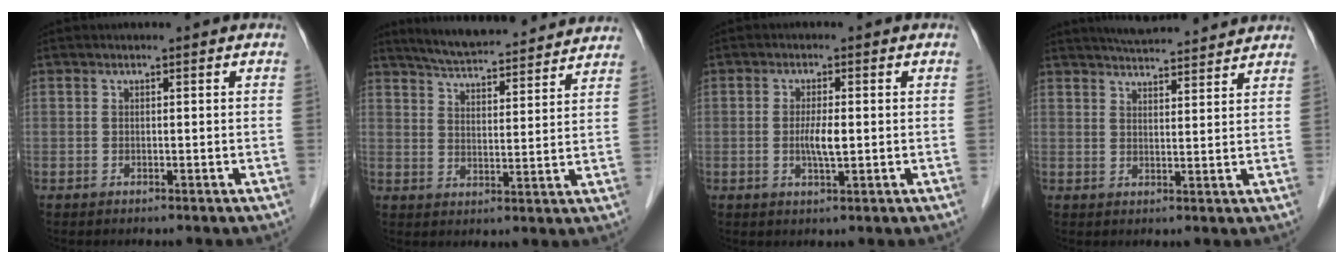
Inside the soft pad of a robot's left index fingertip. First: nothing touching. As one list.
[{"total": 17.7, "force": [16.5, 2.3, 6.3], "torque": [-0.094, 0.023, 0.228]}, {"total": 3.3, "force": [-0.5, 0.5, 3.2], "torque": [-0.067, -0.008, -0.007]}, {"total": 12.2, "force": [11.4, 1.3, 4.3], "torque": [-0.070, 0.017, 0.157]}]